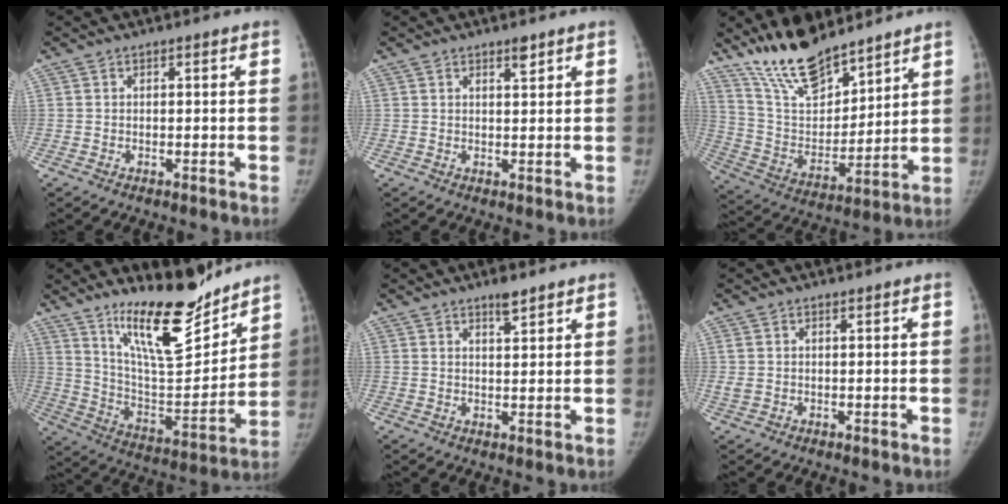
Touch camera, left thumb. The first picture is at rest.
{"total": 1.8, "force": [1.3, 0.5, 1.1], "torque": [-0.012, -0.009, 0.021]}
{"total": 16.4, "force": [13.4, 5.8, 7.6], "torque": [-0.094, -0.076, 0.254]}
{"total": 19.6, "force": [15.0, 5.5, 11.4], "torque": [-0.137, -0.113, 0.256]}
{"total": 3.2, "force": [2.5, 0.8, 1.9], "torque": [-0.018, -0.018, 0.040]}
{"total": 1.9, "force": [0.6, 1.2, 1.4], "torque": [-0.036, 0.000, 0.018]}